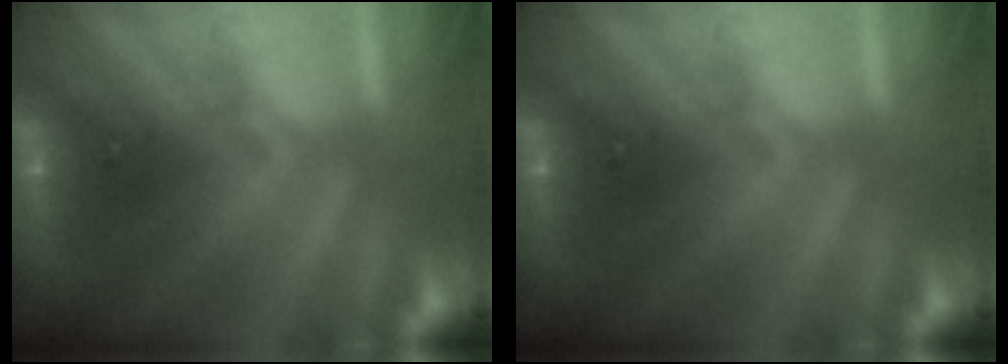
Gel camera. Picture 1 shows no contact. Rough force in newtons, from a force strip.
{"total": 0.0}